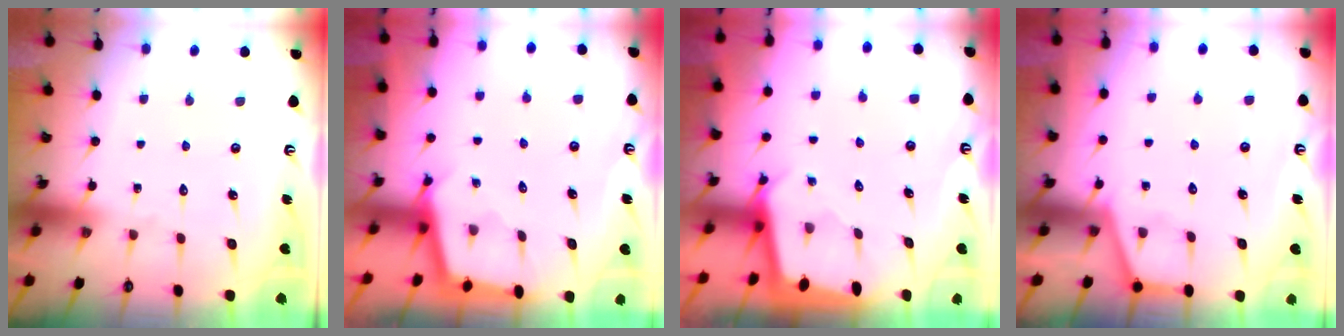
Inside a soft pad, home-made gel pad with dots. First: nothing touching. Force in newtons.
{"total": 2.3, "press": 2.3, "slide": 0.2}
{"total": 2.4, "press": 2.4, "slide": 0.1}
{"total": 2.1, "press": 2.1, "slide": 0.4}